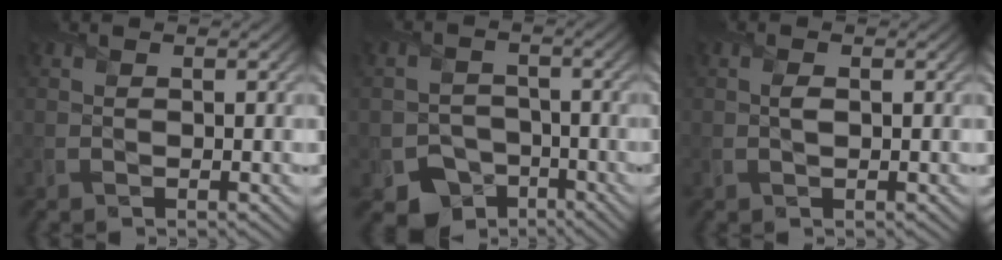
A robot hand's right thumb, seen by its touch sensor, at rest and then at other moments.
{"total": 5.6, "force": [-3.5, 4.1, 1.6], "torque": [-0.022, -0.010, -0.062]}
{"total": 0.9, "force": [0.1, 0.4, 0.8], "torque": [-0.017, -0.001, 0.002]}